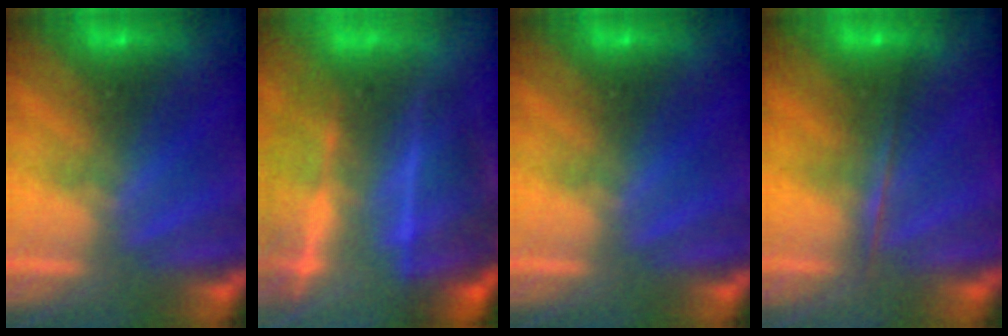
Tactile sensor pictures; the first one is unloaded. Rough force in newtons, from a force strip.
{"total": 7.0}
{"total": 0.0}
{"total": 1.7}